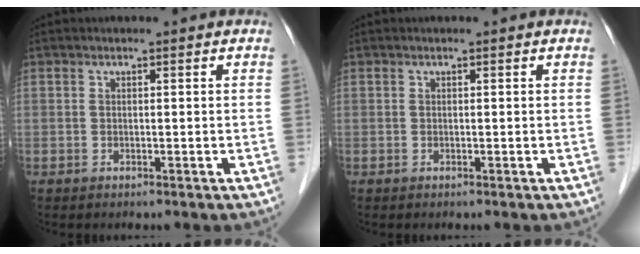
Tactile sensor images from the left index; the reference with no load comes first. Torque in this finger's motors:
{"motor_torque": [-0.03, 0.02, 0.01, -0.01]}